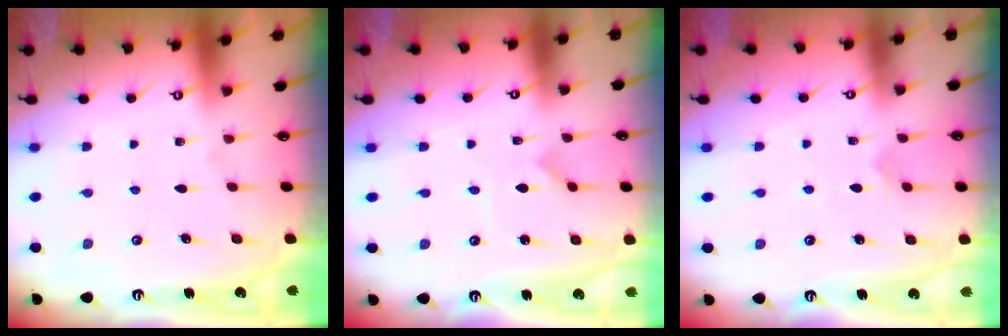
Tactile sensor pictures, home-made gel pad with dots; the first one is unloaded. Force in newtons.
{"total": 0.0}
{"total": 2.5, "press": 2.5, "slide": 0.5}